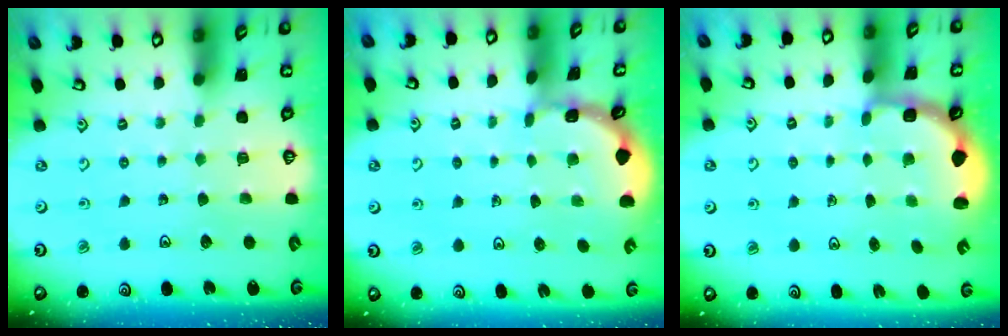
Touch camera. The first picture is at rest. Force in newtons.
{"total": 1.0, "press": 1.0, "slide": 0.2}
{"total": 2.8, "press": 2.2, "slide": 1.7}